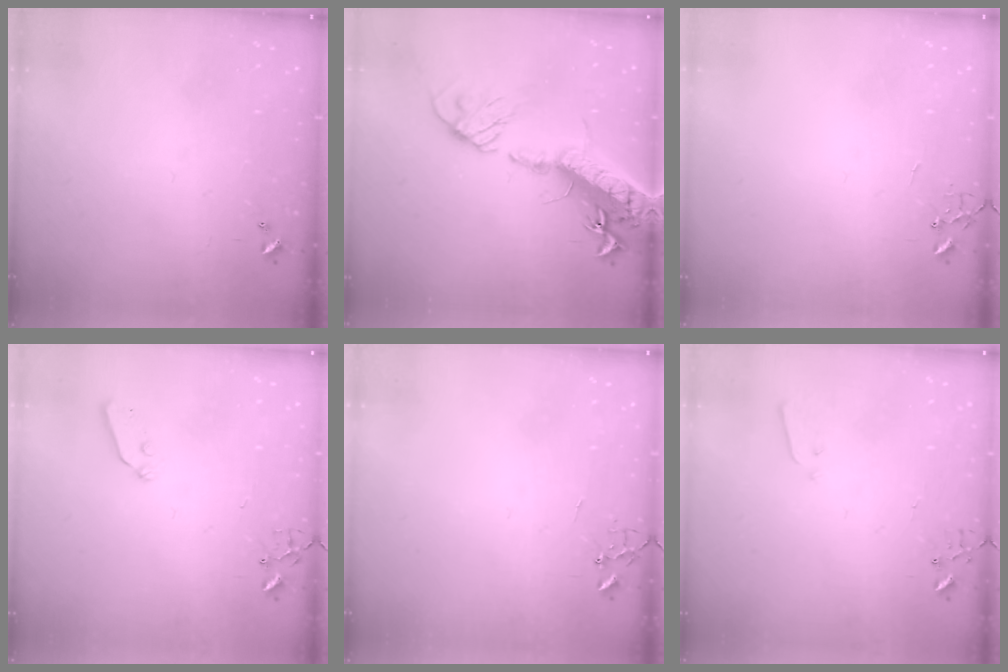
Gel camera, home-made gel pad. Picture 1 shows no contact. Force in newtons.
{"total": 23.1, "press": 22.6, "slide": 4.7}
{"total": 0.0}
{"total": 3.8, "press": 3.7, "slide": 0.7}
{"total": 0.0}
{"total": 1.9, "press": 1.9, "slide": 0.4}